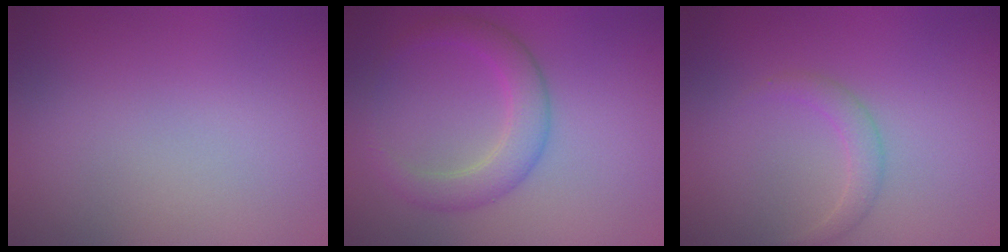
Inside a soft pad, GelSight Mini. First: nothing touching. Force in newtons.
{"total": 2.6, "press": 2.6, "slide": 0.2}
{"total": 1.4, "press": 1.4, "slide": 0.0}